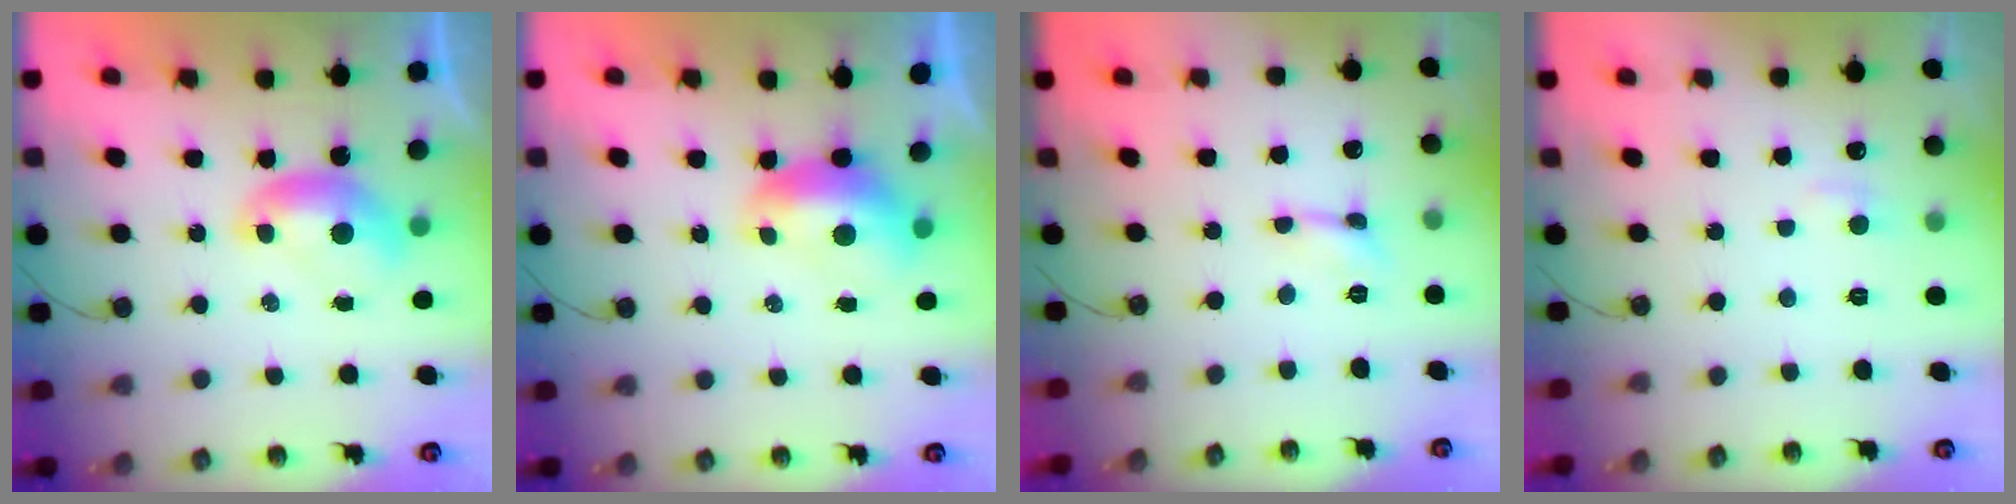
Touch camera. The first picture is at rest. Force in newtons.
{"total": 1.7, "press": 1.5, "slide": 0.7}
{"total": 0.5, "press": 0.5, "slide": 0.3}
{"total": 1.3, "press": 1.1, "slide": 0.6}